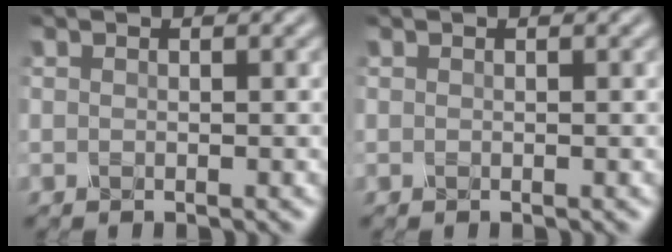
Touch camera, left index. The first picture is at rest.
{"total": 0.0}